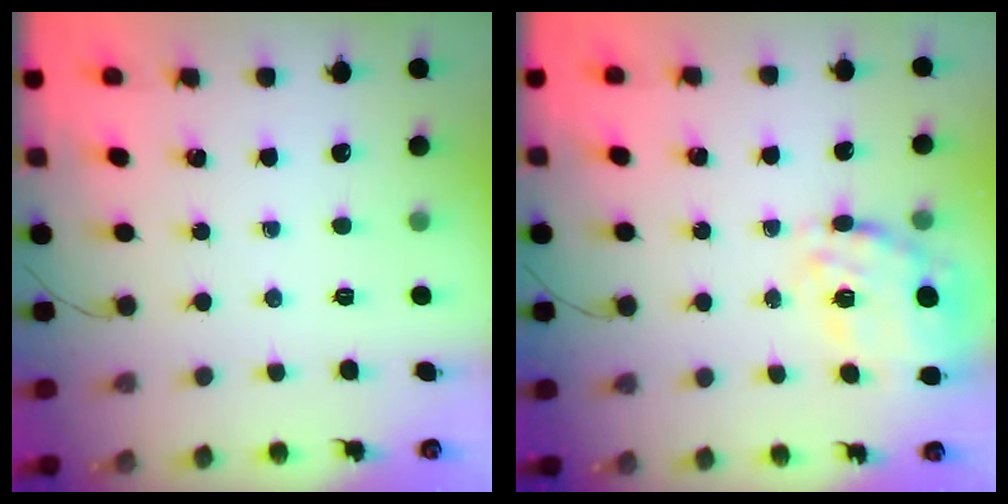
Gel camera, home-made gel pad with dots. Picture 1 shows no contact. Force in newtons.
{"total": 20.3, "press": 19.9, "slide": 4.0}